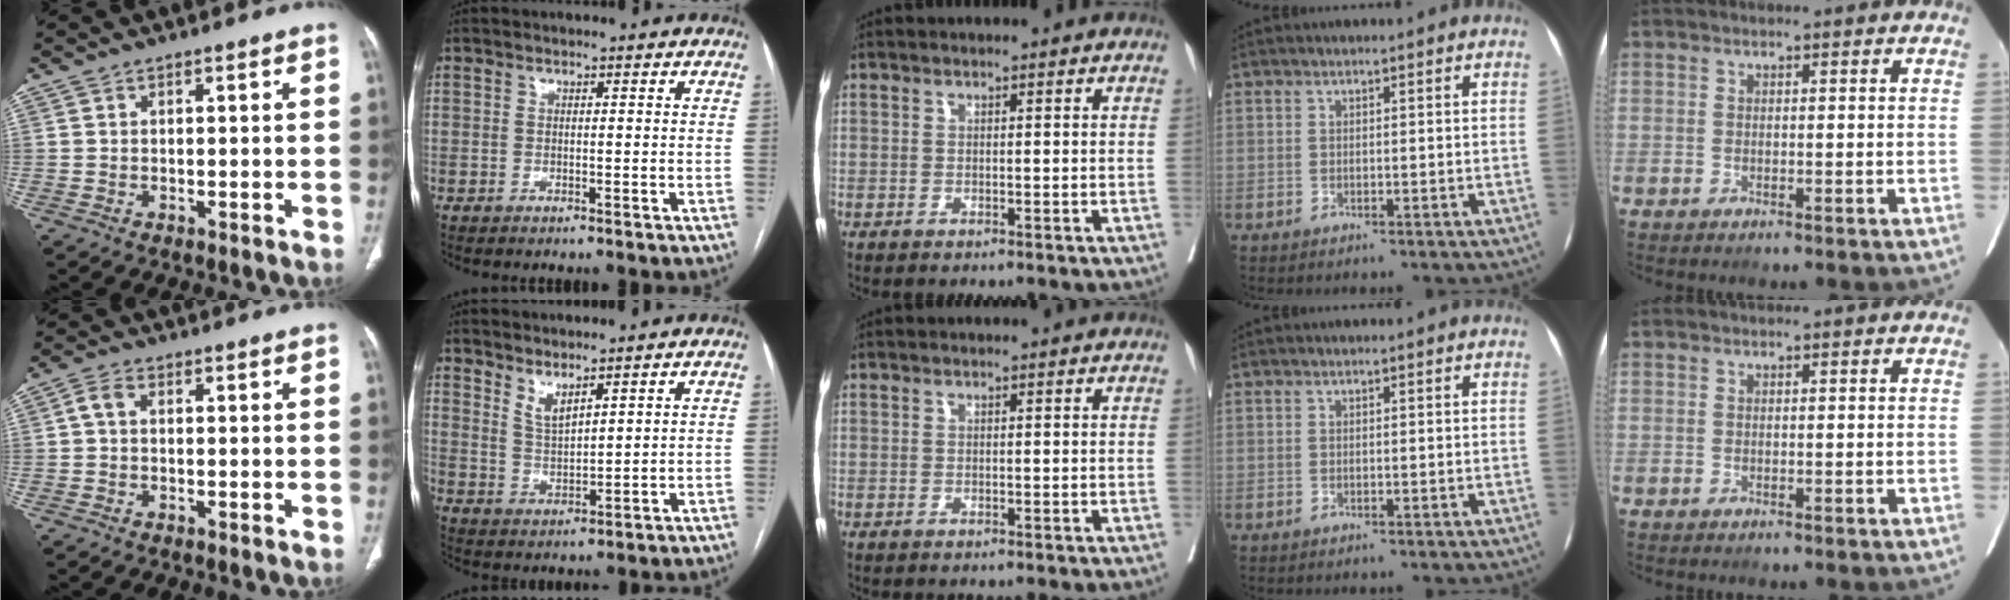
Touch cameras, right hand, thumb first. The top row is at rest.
{"thumb": {"total": 2.4, "force": [0.1, 1.5, 1.9], "torque": [-0.037, 0.007, -0.005]}, "index": {"total": 3.5, "force": [2.9, 0.5, 1.9], "torque": [-0.039, -0.015, 0.067]}}